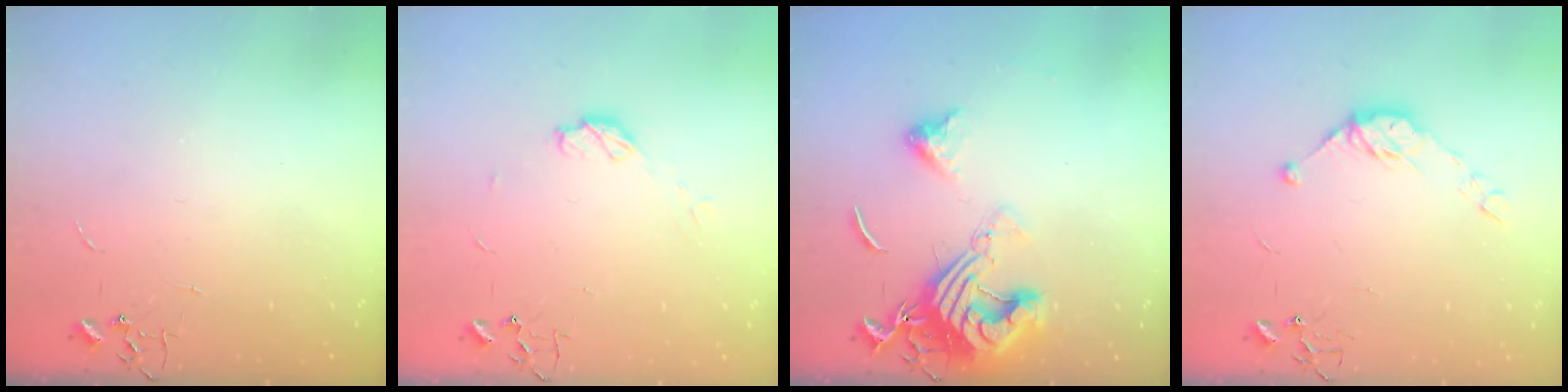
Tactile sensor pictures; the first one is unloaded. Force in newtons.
{"total": 6.3, "press": 6.2, "slide": 0.5}
{"total": 17.4, "press": 17.3, "slide": 2.0}
{"total": 9.5, "press": 9.5, "slide": 0.7}